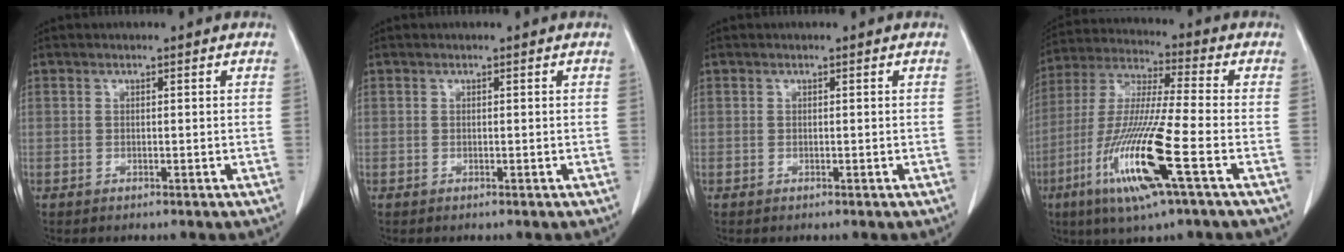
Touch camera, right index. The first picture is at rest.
{"total": 0.0}
{"total": 0.0}
{"total": 16.3, "force": [-6.3, 0.1, 15.1], "torque": [-0.316, -0.022, -0.120]}